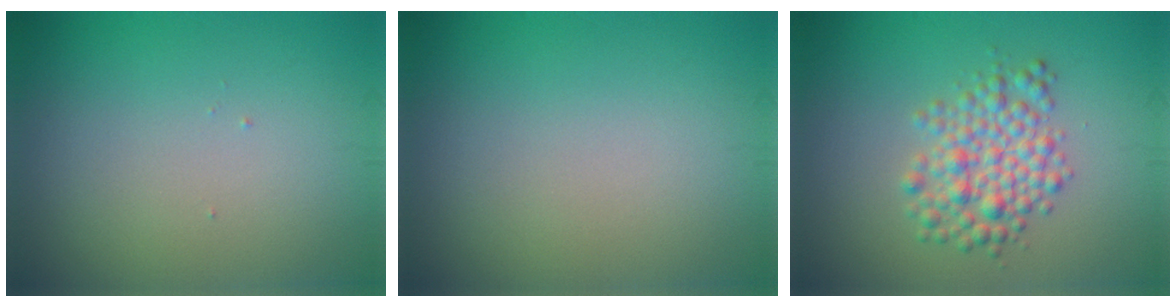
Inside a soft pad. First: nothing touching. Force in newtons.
{"total": 0.0}
{"total": 4.1, "press": 4.1, "slide": 0.1}